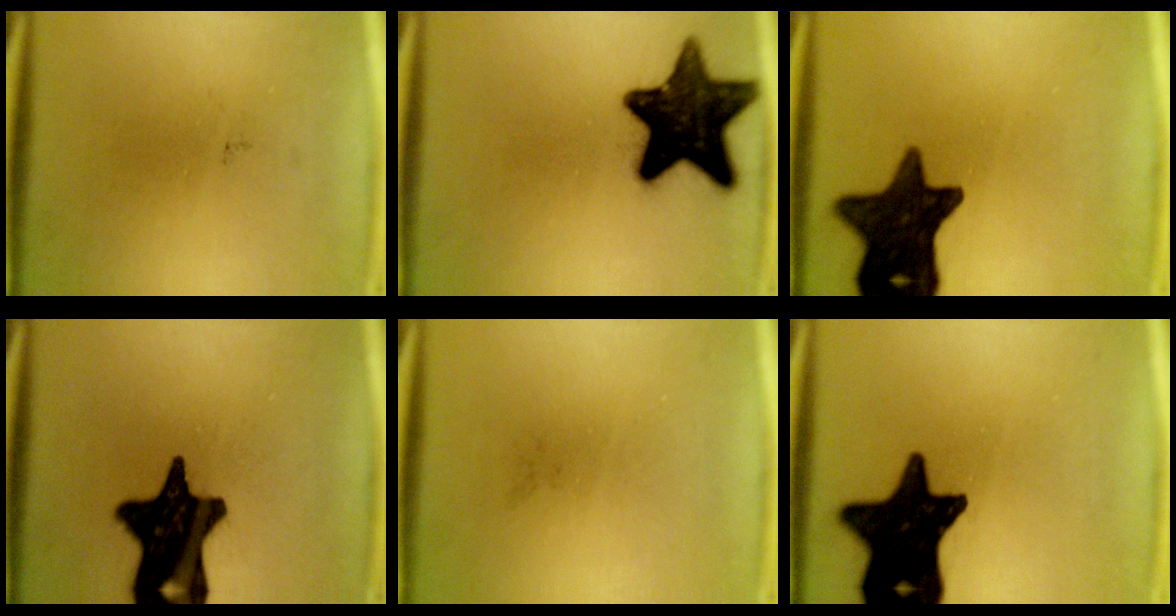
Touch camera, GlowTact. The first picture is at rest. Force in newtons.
{"total": 16.6}
{"total": 14.6}
{"total": 17.0}
{"total": 0.0}
{"total": 17.3}